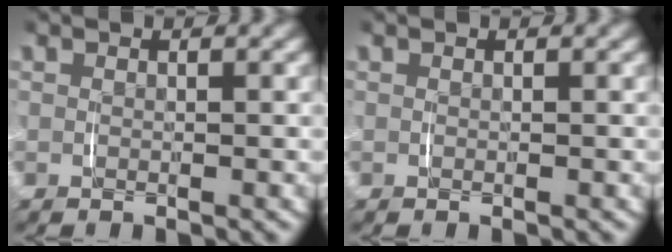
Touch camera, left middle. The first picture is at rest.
{"total": 0.0}